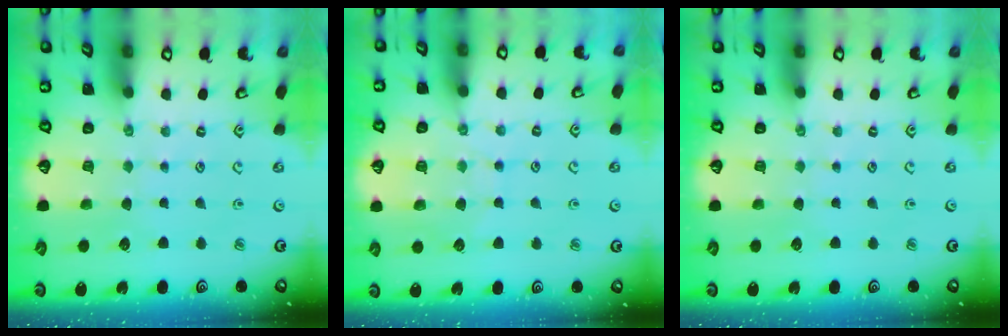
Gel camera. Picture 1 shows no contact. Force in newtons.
{"total": 6.6, "press": 6.6, "slide": 0.6}
{"total": 0.0}